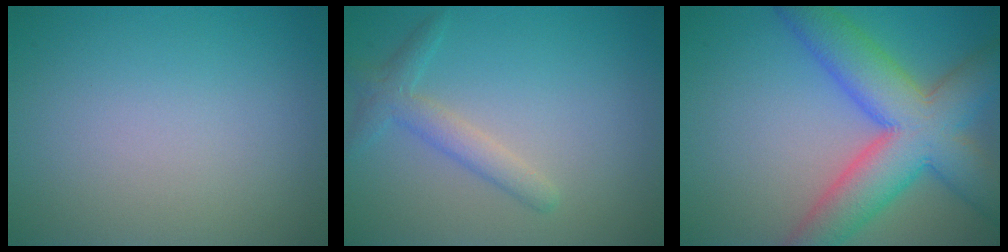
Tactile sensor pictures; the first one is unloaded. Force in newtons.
{"total": 2.4, "press": 2.4, "slide": 0.2}
{"total": 10.2, "press": 10.2, "slide": 0.3}